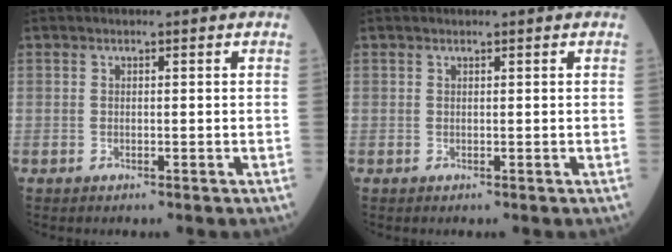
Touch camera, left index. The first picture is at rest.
{"total": 0.0}